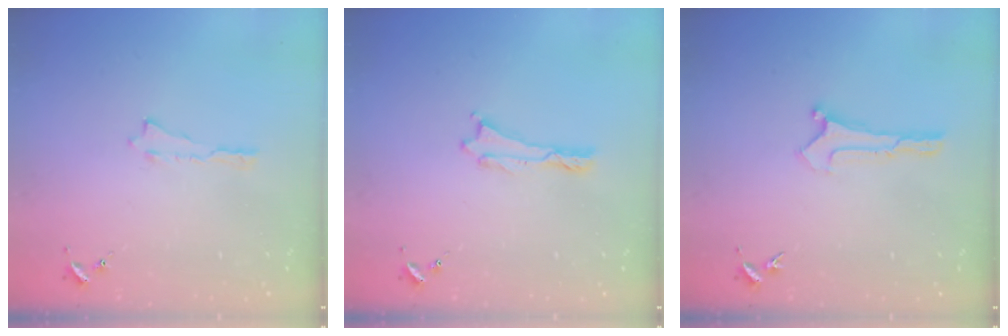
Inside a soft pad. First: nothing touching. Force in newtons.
{"total": 0.0}
{"total": 0.0}